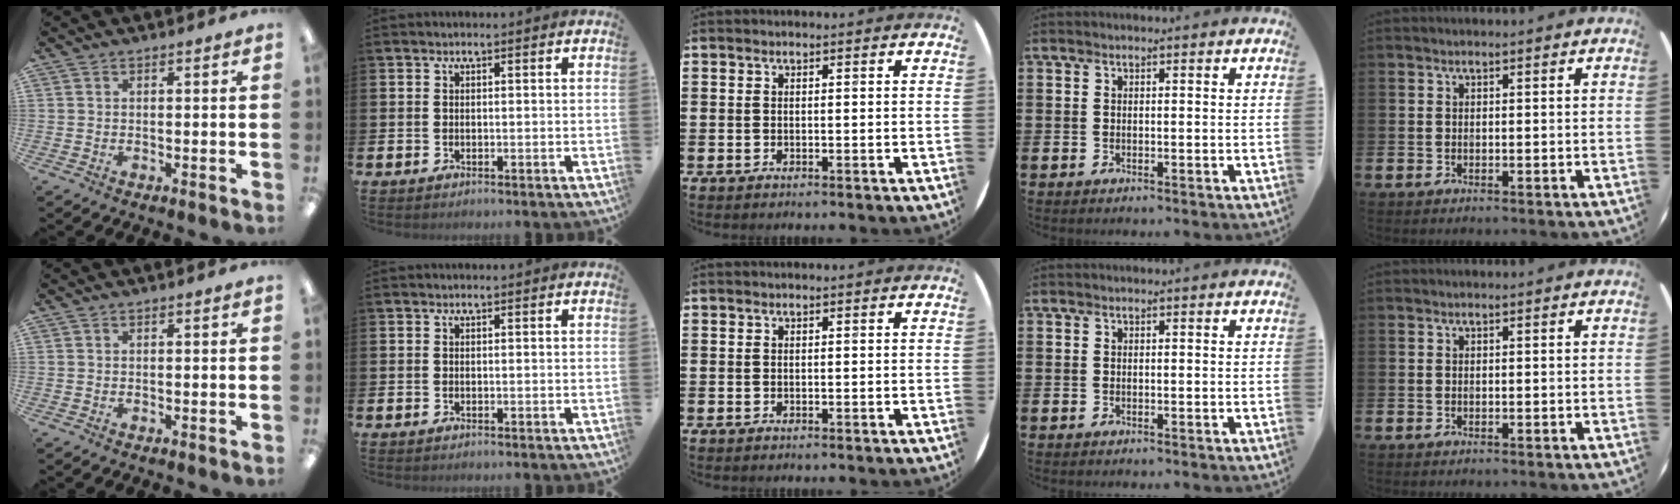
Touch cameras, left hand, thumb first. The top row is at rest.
{}